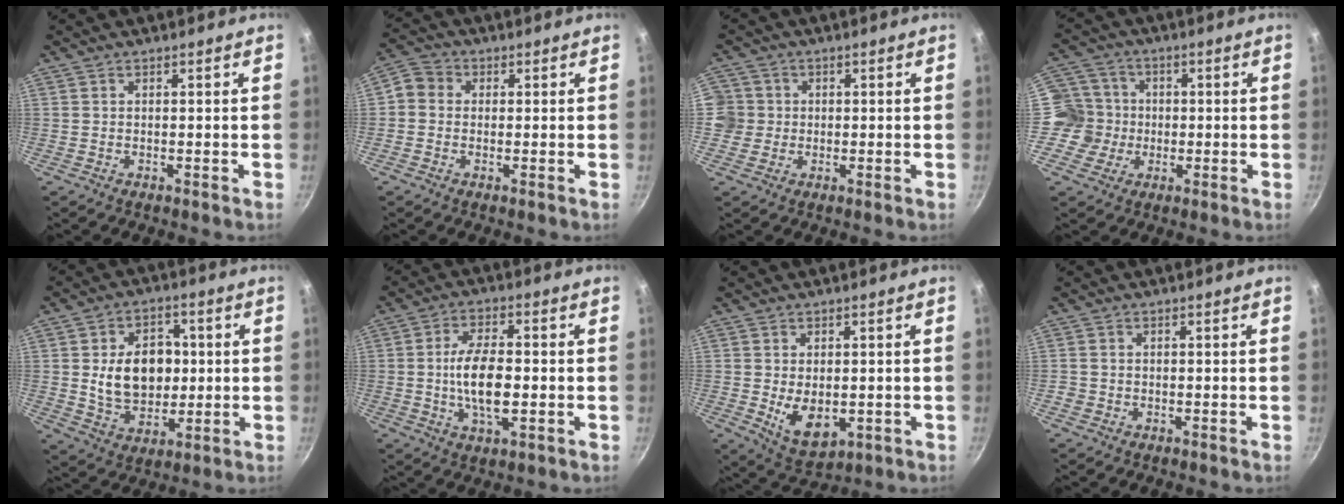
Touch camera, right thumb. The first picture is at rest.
{"total": 4.2, "force": [-0.1, 3.8, 1.8], "torque": [-0.021, 0.010, -0.021]}
{"total": 5.4, "force": [-0.1, 5.3, 1.1], "torque": [0.014, 0.005, -0.011]}
{"total": 7.7, "force": [-0.9, 7.6, 1.3], "torque": [0.014, 0.018, -0.038]}
{"total": 13.5, "force": [1.0, 9.9, 9.2], "torque": [-0.109, 0.001, 0.021]}
{"total": 10.4, "force": [-1.0, 4.7, 9.2], "torque": [-0.168, 0.012, -0.019]}
{"total": 8.0, "force": [-0.7, 5.1, 6.1], "torque": [-0.092, -0.017, 0.010]}
{"total": 1.3, "force": [-0.5, 1.1, 0.4], "torque": [-0.007, 0.001, -0.009]}